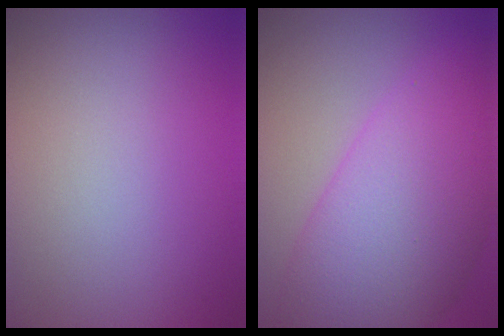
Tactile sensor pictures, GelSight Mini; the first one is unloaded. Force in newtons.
{"total": 10.3, "press": 10.3, "slide": 0.4}